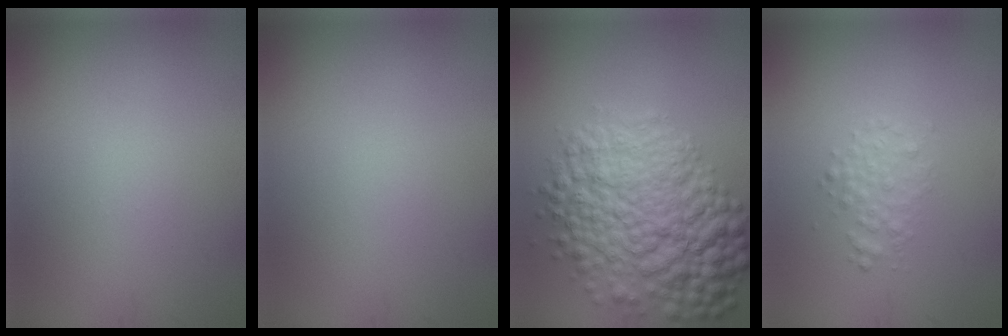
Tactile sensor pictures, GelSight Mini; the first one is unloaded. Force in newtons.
{"total": 0.0}
{"total": 10.3, "press": 10.3, "slide": 0.2}
{"total": 1.7, "press": 1.7, "slide": 0.0}